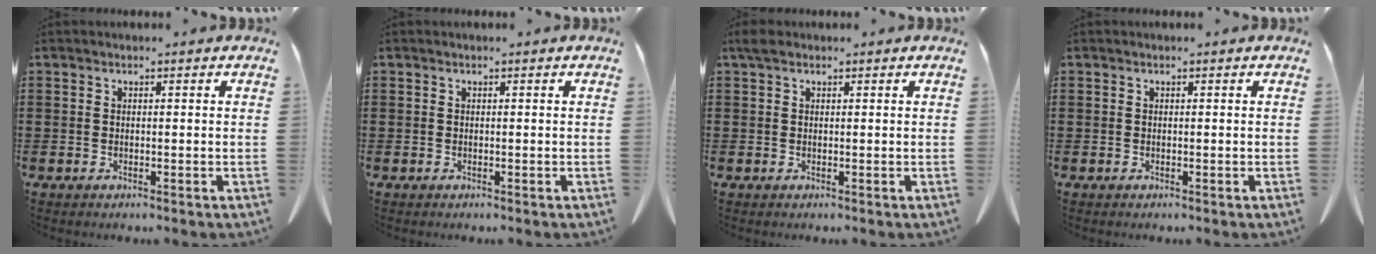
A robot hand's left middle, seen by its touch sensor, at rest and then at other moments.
{"total": 0.0}
{"total": 1.4, "force": [0.8, 0.8, 0.8], "torque": [-0.020, 0.004, 0.015]}
{"total": 0.0}